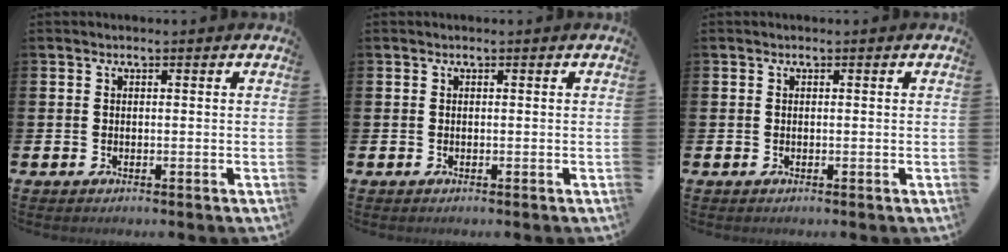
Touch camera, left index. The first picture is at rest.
{"total": 0.0}
{"total": 0.0}